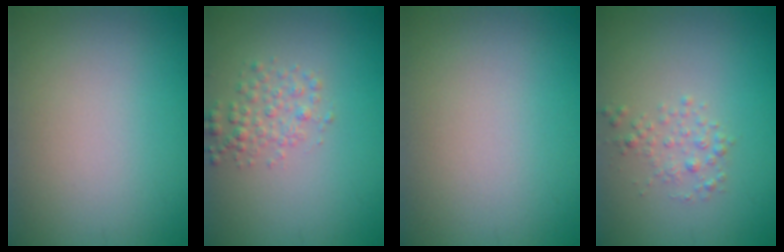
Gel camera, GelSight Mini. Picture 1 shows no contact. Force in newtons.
{"total": 2.0, "press": 2.0, "slide": 0.1}
{"total": 0.0}
{"total": 1.4, "press": 1.4, "slide": 0.0}